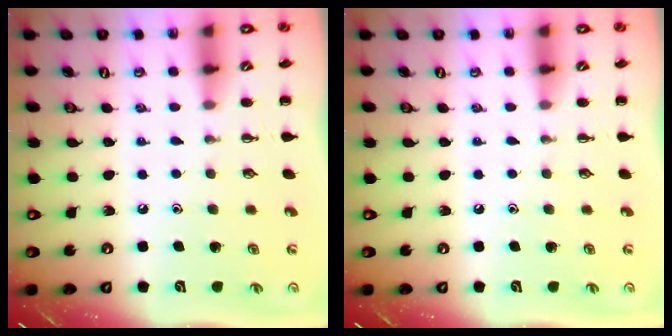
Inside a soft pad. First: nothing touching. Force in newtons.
{"total": 0.0}